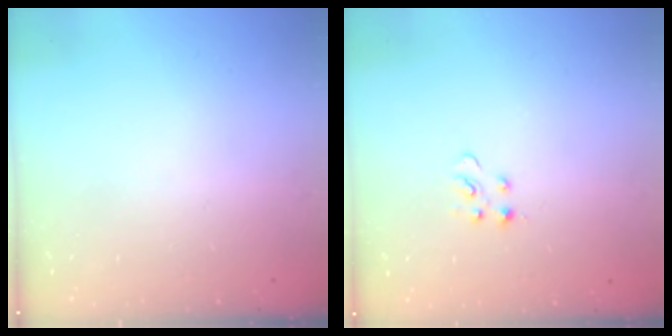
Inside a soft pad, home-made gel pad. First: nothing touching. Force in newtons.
{"total": 2.9, "press": 2.9, "slide": 0.4}